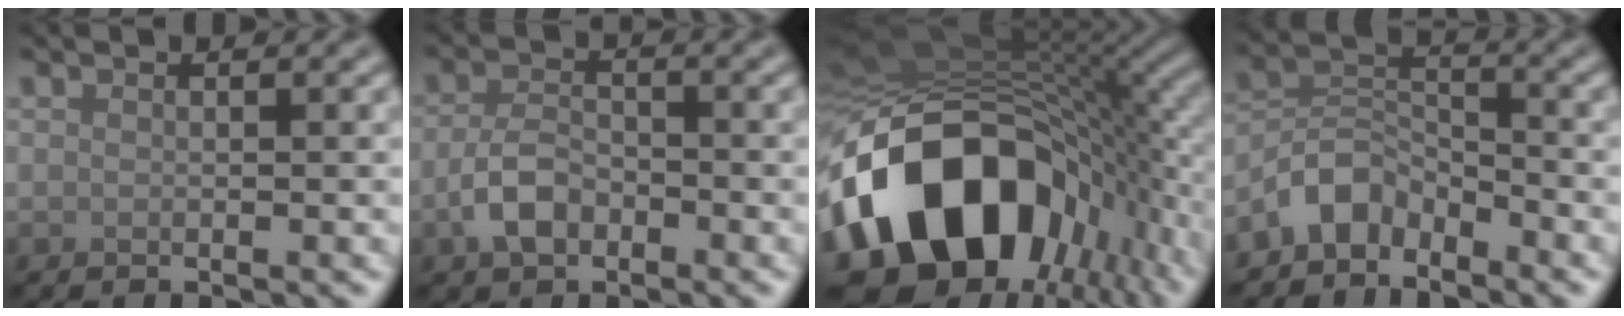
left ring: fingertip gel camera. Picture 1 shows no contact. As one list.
[{"total": 3.2, "force": [-1.5, 1.9, 2.1], "torque": [-0.041, 0.003, -0.036]}, {"total": 18.1, "force": [-6.3, 11.9, 12.1], "torque": [-0.220, -0.018, -0.106]}, {"total": 4.2, "force": [-3.3, 2.1, 1.5], "torque": [-0.022, 0.010, -0.076]}]